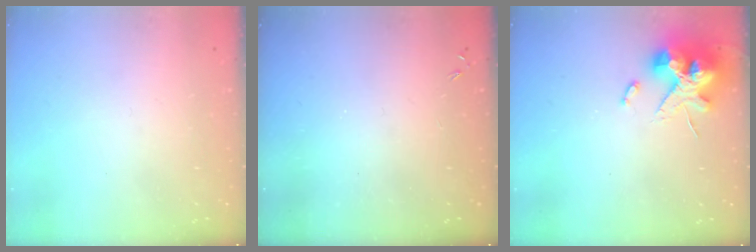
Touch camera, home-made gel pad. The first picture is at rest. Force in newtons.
{"total": 0.0}
{"total": 15.3, "press": 15.1, "slide": 2.1}